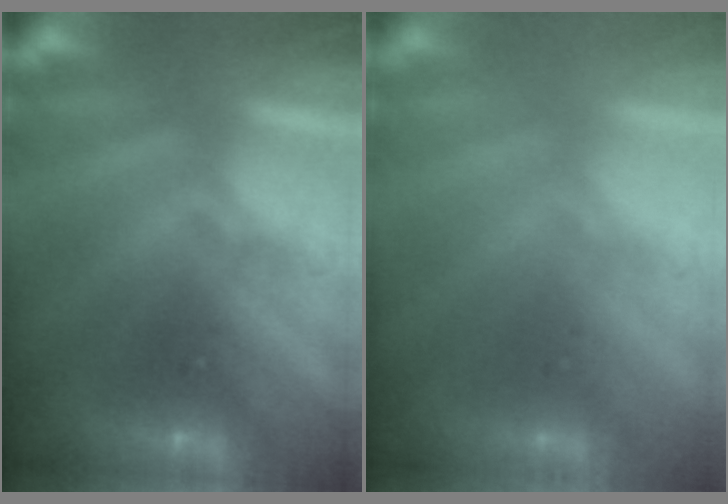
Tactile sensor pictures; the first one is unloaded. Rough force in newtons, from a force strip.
{"total": 2.5}